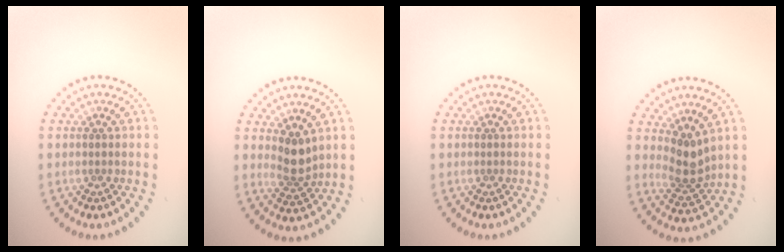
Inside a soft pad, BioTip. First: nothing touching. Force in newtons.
{"total": 2.6, "press": 2.0, "slide": 1.7}
{"total": 0.0}
{"total": 2.9, "press": 2.2, "slide": 1.8}